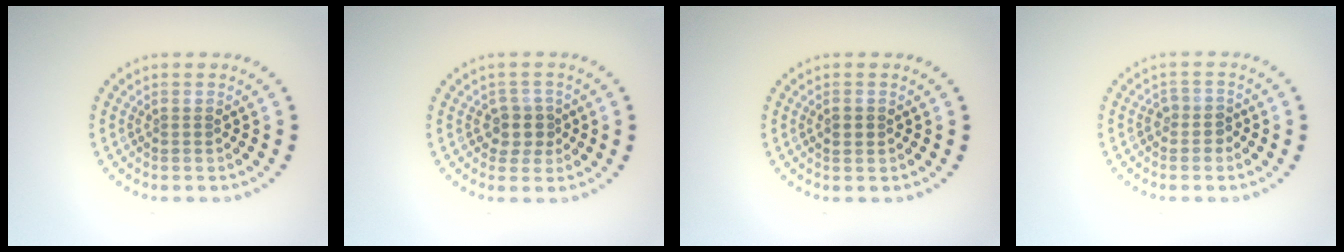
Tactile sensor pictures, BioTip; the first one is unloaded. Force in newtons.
{"total": 2.2, "press": 1.8, "slide": 1.2}
{"total": 1.5, "press": 1.5, "slide": 0.1}
{"total": 1.5, "press": 1.2, "slide": 0.9}